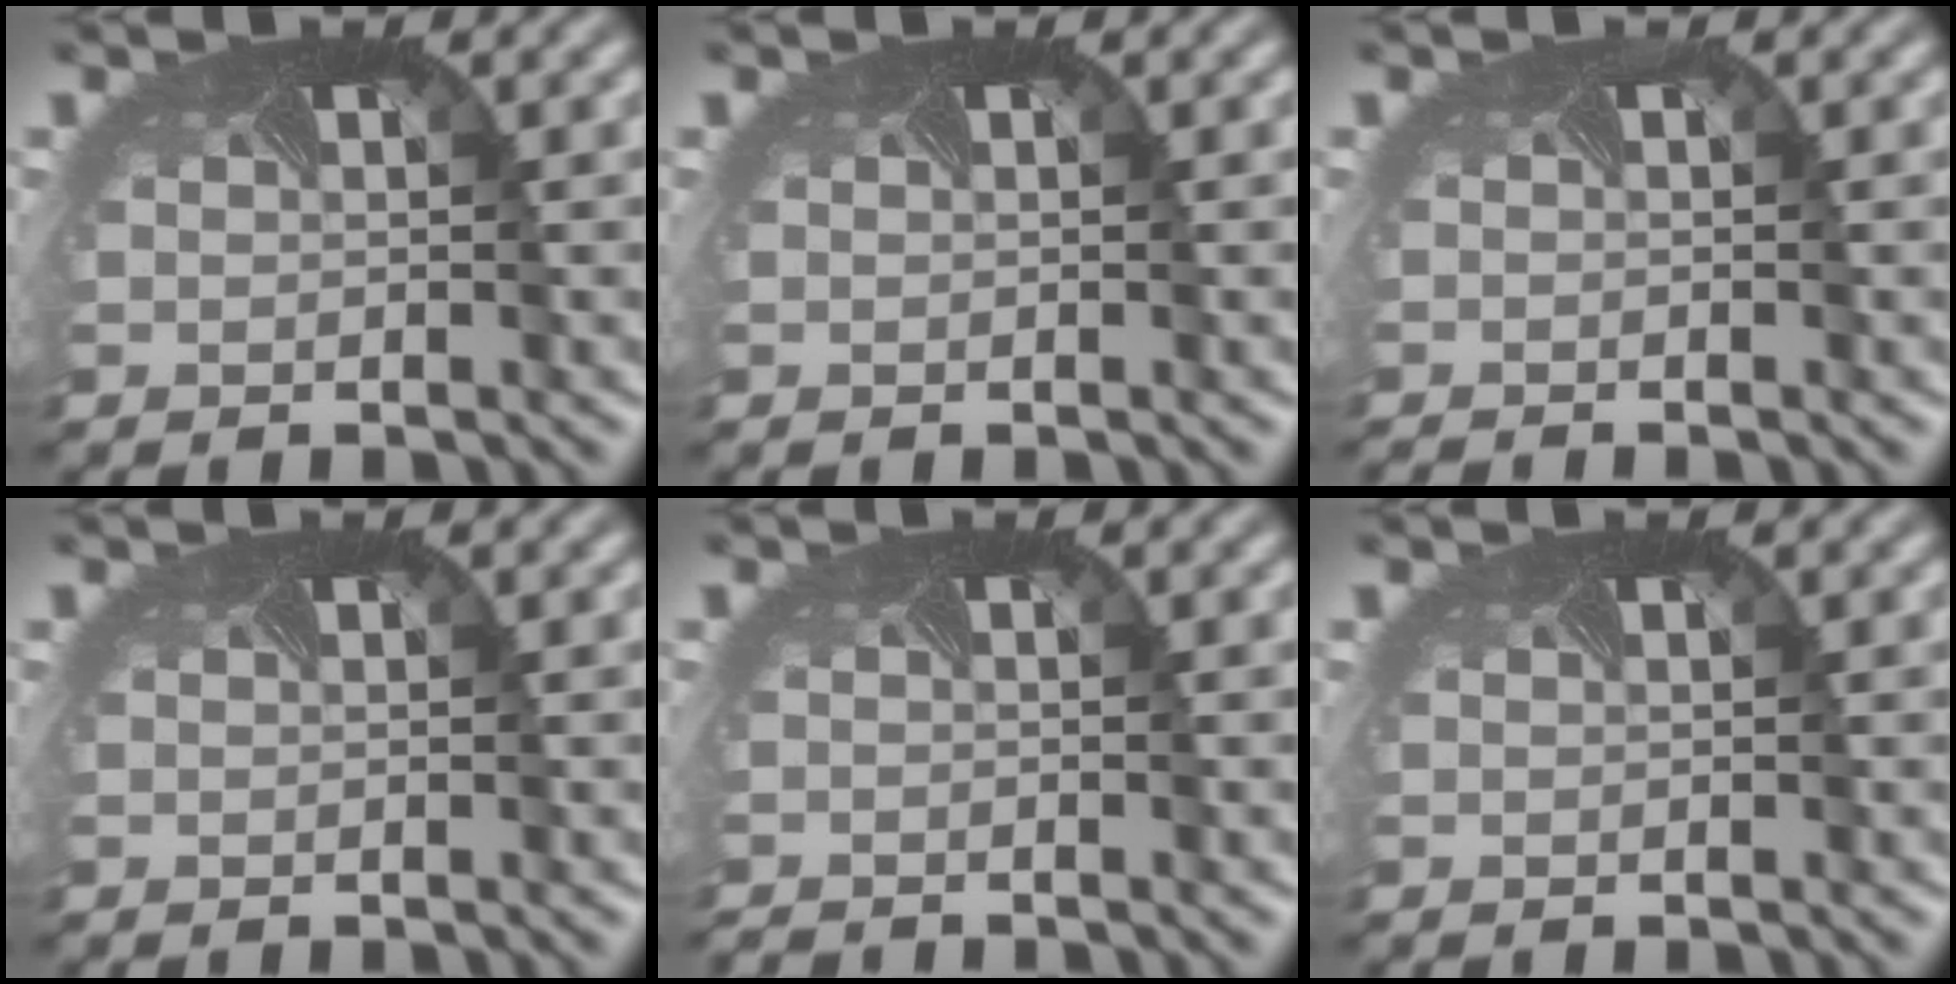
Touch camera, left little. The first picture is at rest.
{"total": 0.0}
{"total": 1.2, "force": [-1.1, -0.1, 0.4], "torque": [-0.008, -0.012, -0.020]}
{"total": 0.0}
{"total": 1.2, "force": [-1.1, -0.3, -0.2], "torque": [-0.005, -0.012, -0.023]}
{"total": 0.0}